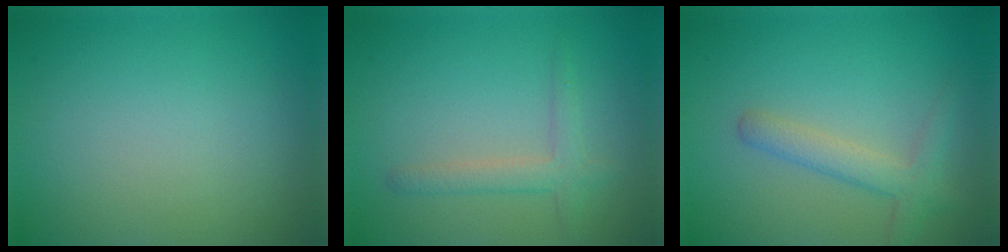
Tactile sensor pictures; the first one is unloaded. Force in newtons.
{"total": 2.1, "press": 2.1, "slide": 0.1}
{"total": 2.8, "press": 2.8, "slide": 0.1}